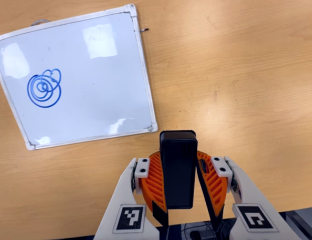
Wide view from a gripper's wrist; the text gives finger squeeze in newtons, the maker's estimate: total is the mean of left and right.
{"total": 7.6, "left": 6.8, "right": 8.4}